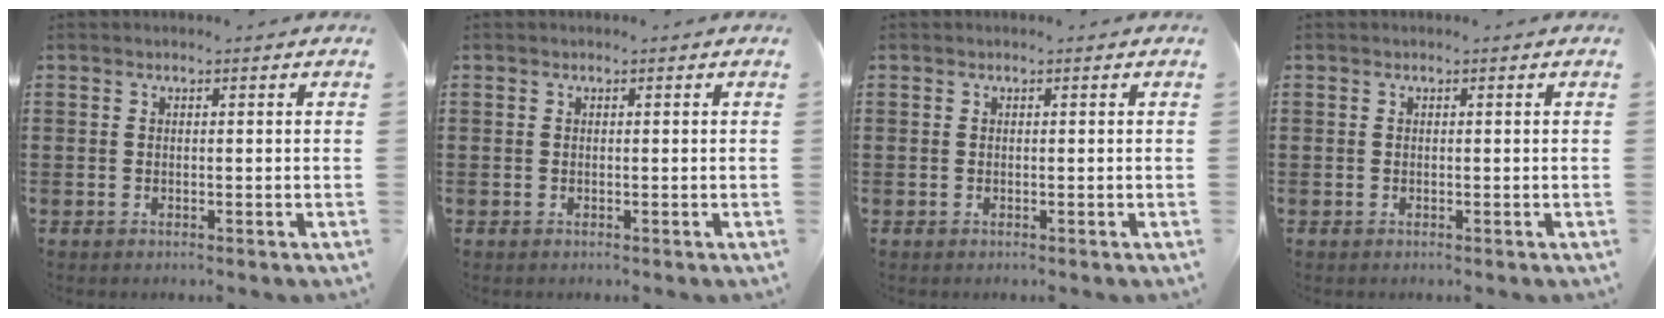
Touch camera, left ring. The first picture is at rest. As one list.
[{"total": 0.0}, {"total": 0.0}, {"total": 0.0}]